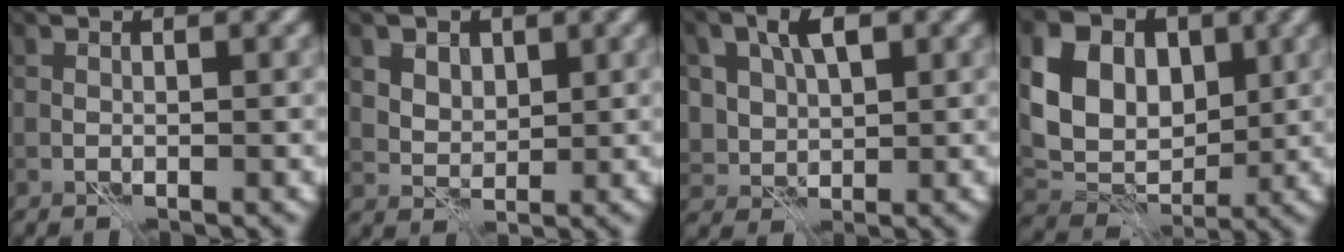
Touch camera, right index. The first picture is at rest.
{"total": 4.6, "force": [2.5, 3.2, 2.3], "torque": [-0.057, 0.008, 0.045]}
{"total": 4.8, "force": [1.7, 3.2, 3.1], "torque": [-0.063, 0.004, 0.025]}
{"total": 8.0, "force": [2.6, 5.9, 4.8], "torque": [-0.098, -0.005, 0.035]}